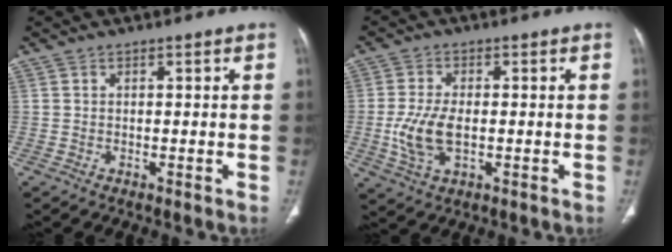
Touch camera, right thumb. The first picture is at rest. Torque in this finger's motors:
{"motor_torque": [1.14, 1.48, 0.66, -1.13, 0.36]}